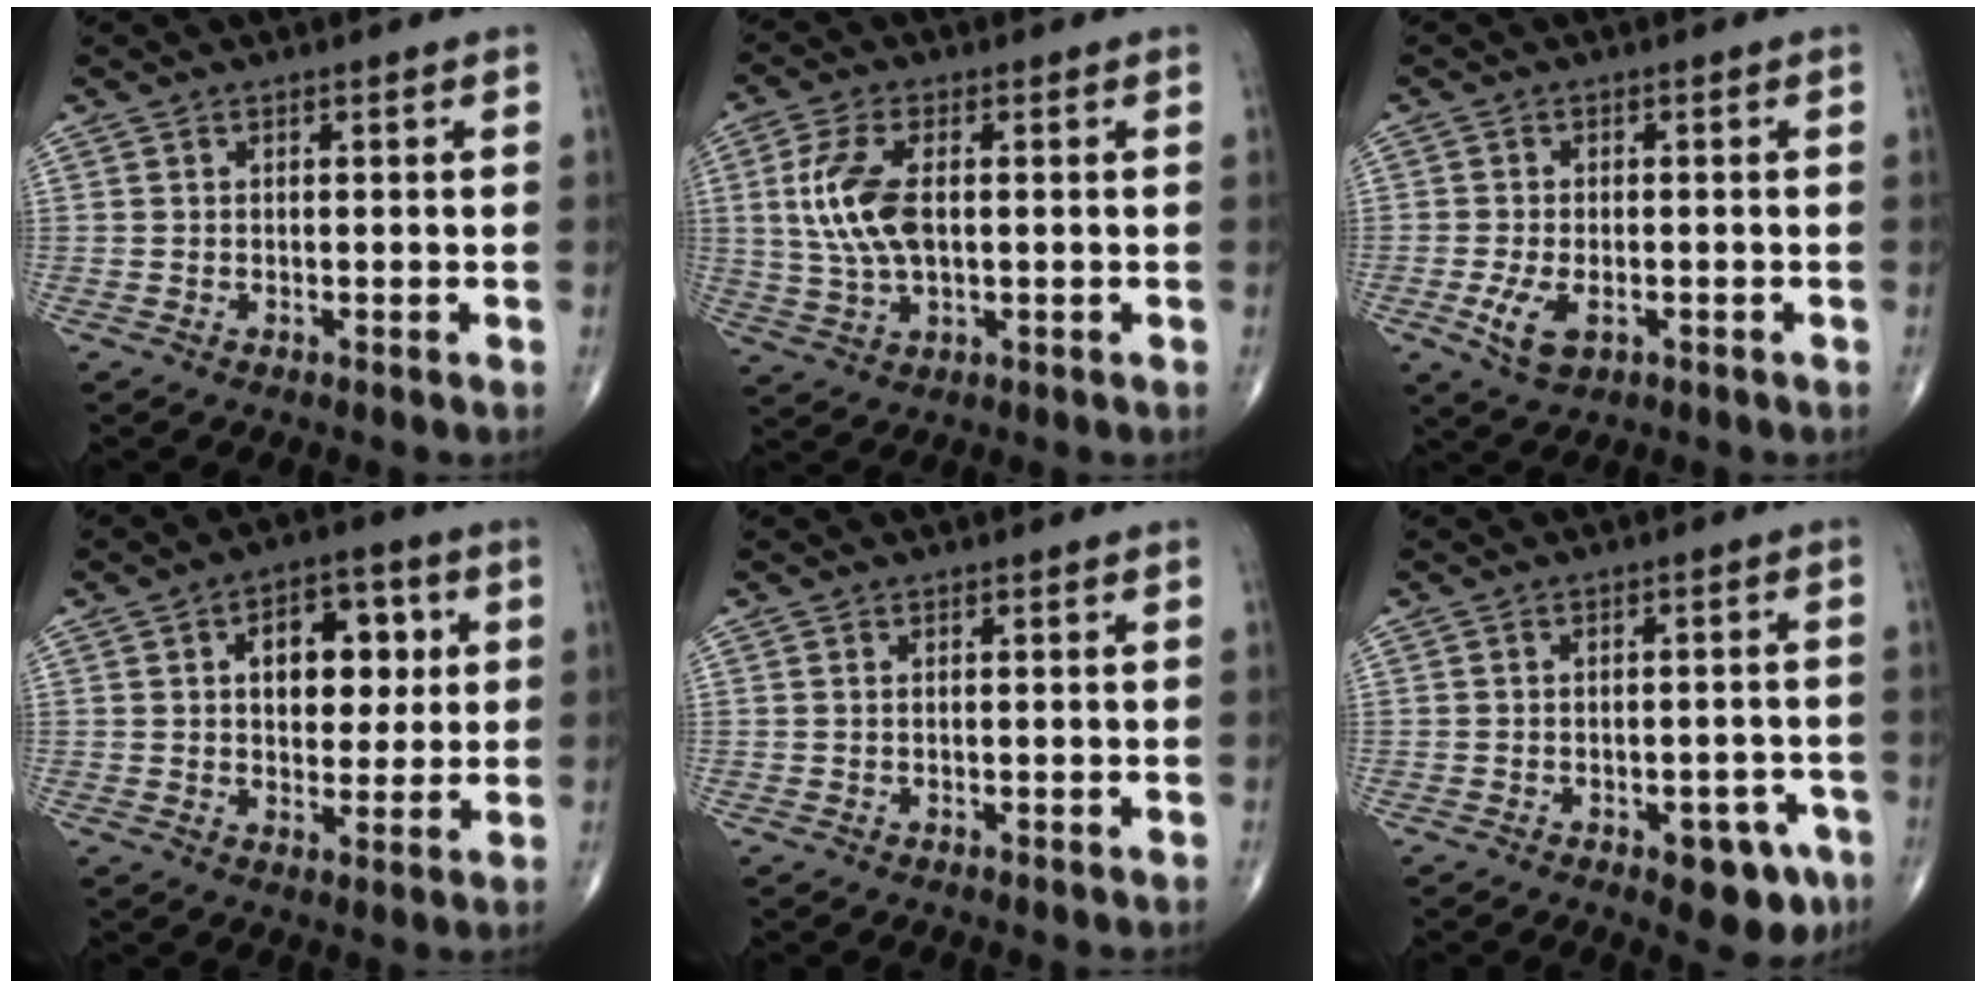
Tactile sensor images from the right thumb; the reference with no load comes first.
{"total": 9.9, "force": [1.1, 4.9, 8.5], "torque": [-0.189, 0.002, 0.025]}
{"total": 5.3, "force": [-1.8, 2.8, 4.1], "torque": [-0.084, -0.003, -0.028]}
{"total": 11.8, "force": [2.6, 7.4, 8.9], "torque": [-0.081, 0.003, 0.037]}
{"total": 0.0}
{"total": 7.6, "force": [-4.0, 3.8, 5.3], "torque": [-0.041, 0.022, -0.043]}